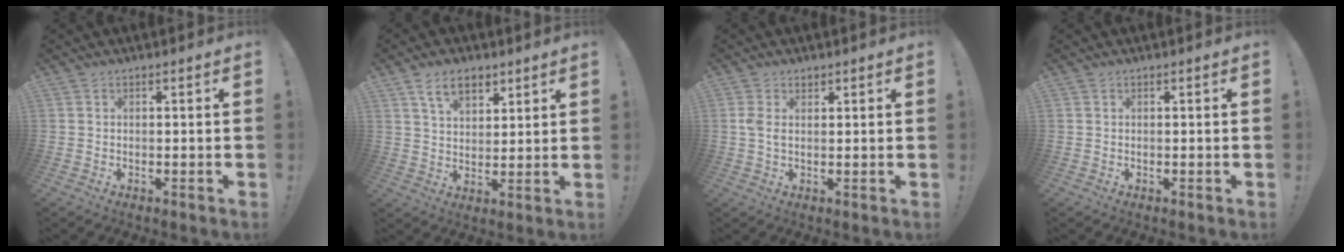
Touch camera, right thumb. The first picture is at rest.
{"total": 8.6, "force": [5.3, 4.8, 4.8], "torque": [-0.087, -0.010, 0.100]}
{"total": 2.9, "force": [1.0, 1.9, 2.0], "torque": [-0.040, 0.003, 0.020]}
{"total": 0.0}